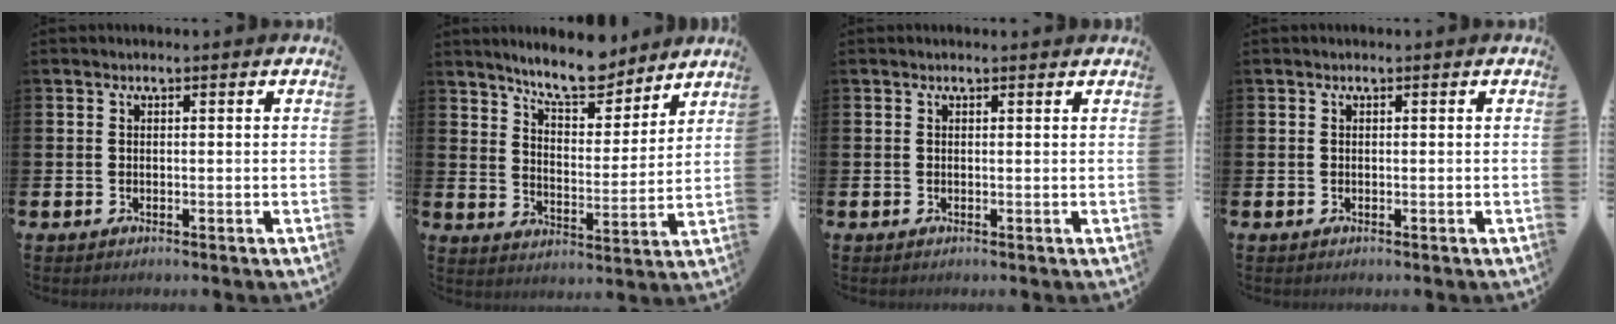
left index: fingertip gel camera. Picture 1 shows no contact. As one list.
[{"total": 9.1, "force": [8.4, 2.1, 2.6], "torque": [-0.069, -0.049, 0.152]}, {"total": 0.0}, {"total": 0.0}]